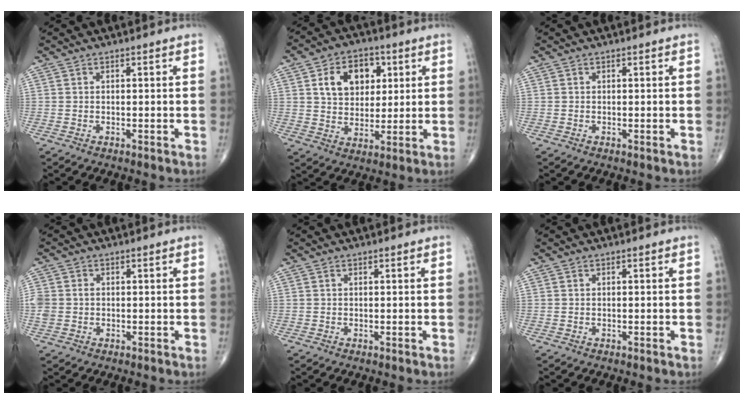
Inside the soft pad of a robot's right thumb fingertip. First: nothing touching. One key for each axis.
{"total": 11.1, "fx": 3.6, "fy": 8.0, "fz": 6.8, "tx": -0.072, "ty": -0.007, "tz": 0.061}
{"total": 0.0}
{"total": 3.8, "fx": 0.0, "fy": 3.1, "fz": 2.0, "tx": -0.051, "ty": 0.008, "tz": 0.004}
{"total": 0.0}
{"total": 0.0}